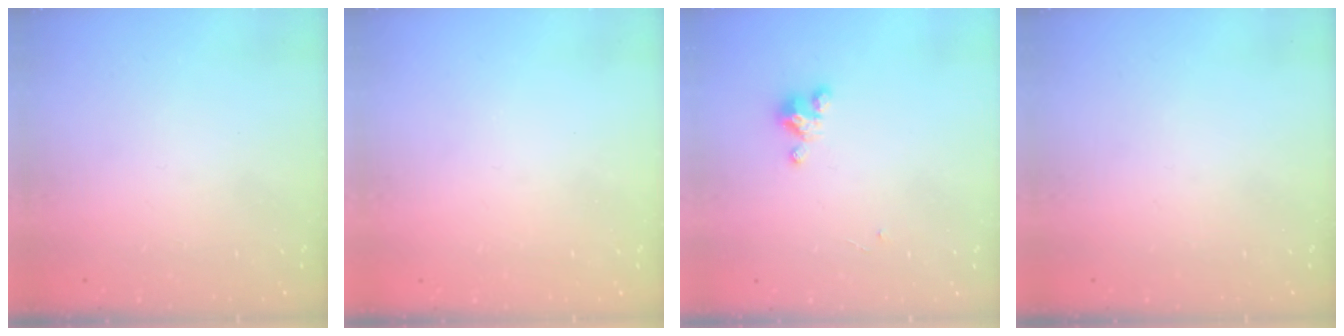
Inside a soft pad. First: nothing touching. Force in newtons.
{"total": 0.7, "press": 0.6, "slide": 0.4}
{"total": 2.7, "press": 2.7, "slide": 0.3}
{"total": 0.0}